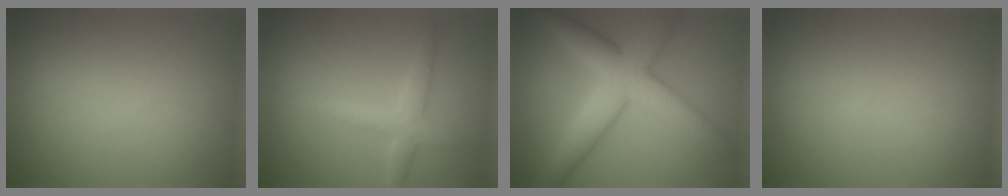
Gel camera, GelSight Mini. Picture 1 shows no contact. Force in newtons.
{"total": 2.9, "press": 2.9, "slide": 0.1}
{"total": 7.2, "press": 7.2, "slide": 0.0}
{"total": 0.0}